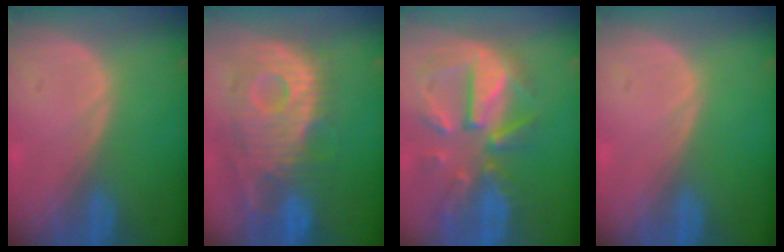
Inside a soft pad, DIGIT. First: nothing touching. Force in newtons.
{"total": 12.0, "press": 10.7, "slide": 5.4}
{"total": 11.3, "press": 9.9, "slide": 5.5}
{"total": 0.0}